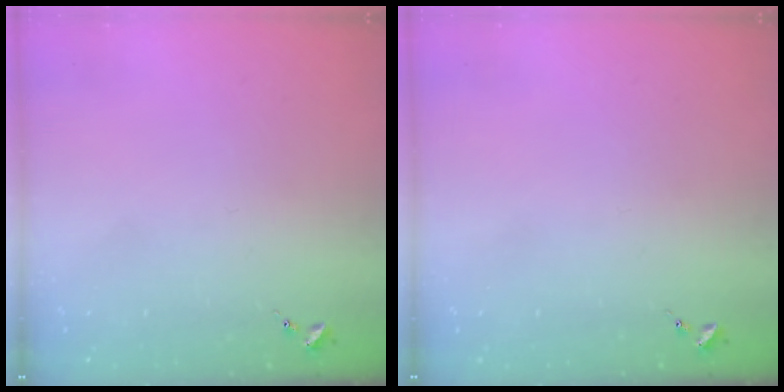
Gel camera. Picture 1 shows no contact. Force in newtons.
{"total": 0.0}